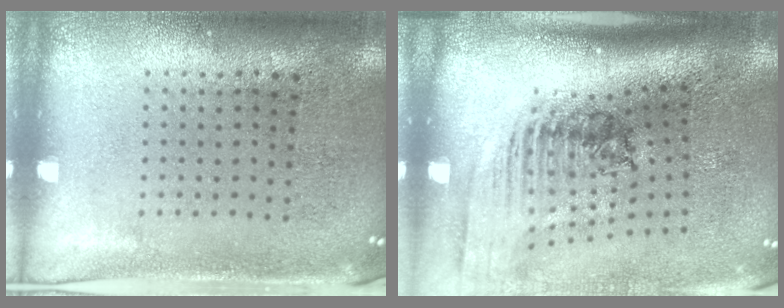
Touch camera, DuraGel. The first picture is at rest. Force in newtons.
{"total": 2.5, "press": 1.8, "slide": 1.7}